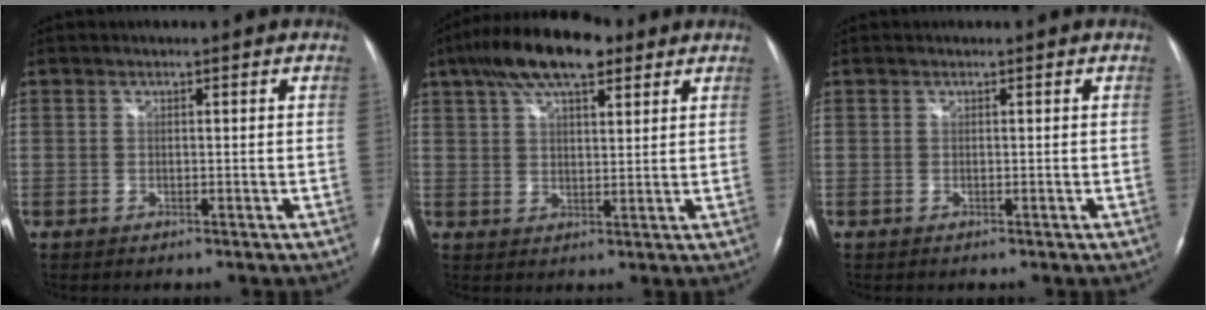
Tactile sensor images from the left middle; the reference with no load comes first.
{"total": 12.4, "force": [7.8, 4.3, 8.6], "torque": [-0.161, 0.033, 0.136]}
{"total": 0.0}